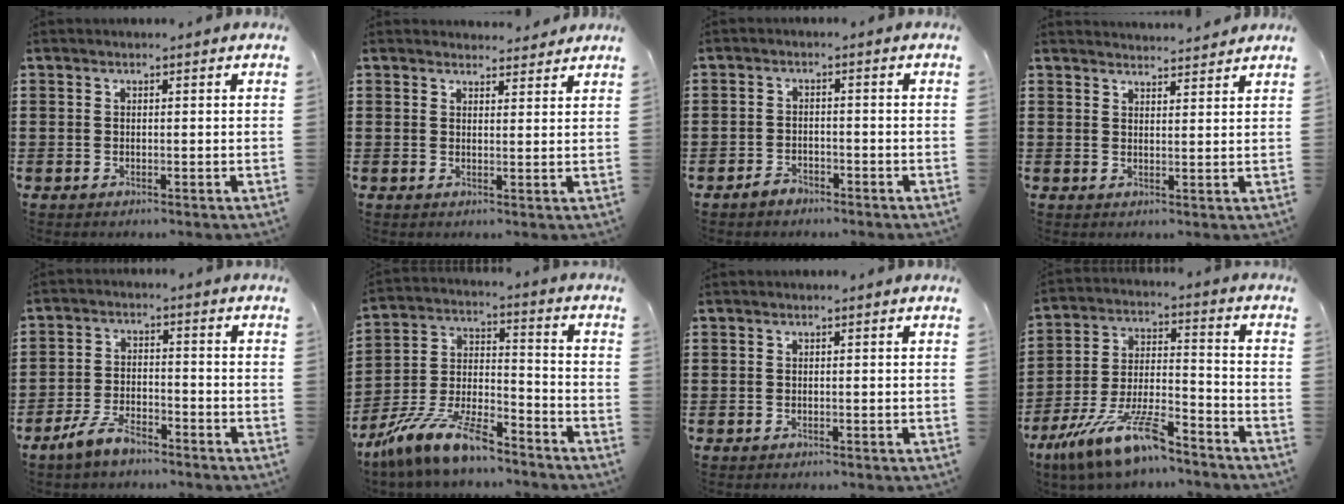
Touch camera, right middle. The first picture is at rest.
{"total": 2.3, "force": [2.3, 0.5, -0.1], "torque": [0.003, -0.004, 0.043]}
{"total": 2.1, "force": [-1.9, 0.9, 0.4], "torque": [-0.014, 0.004, -0.039]}
{"total": 2.4, "force": [2.4, 0.0, -0.2], "torque": [-0.003, -0.005, 0.047]}
{"total": 5.1, "force": [-4.2, 1.8, 2.3], "torque": [-0.059, 0.006, -0.087]}
{"total": 11.3, "force": [-9.4, 2.0, 6.0], "torque": [-0.135, 0.016, -0.190]}
{"total": 0.0}
{"total": 13.1, "force": [-10.2, 2.5, 7.9], "torque": [-0.158, 0.023, -0.194]}